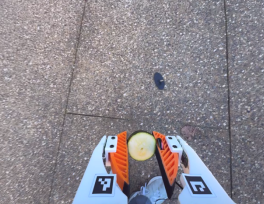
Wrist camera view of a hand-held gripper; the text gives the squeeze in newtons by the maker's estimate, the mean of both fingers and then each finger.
{"total": 10.3, "left": 10.2, "right": 10.4}